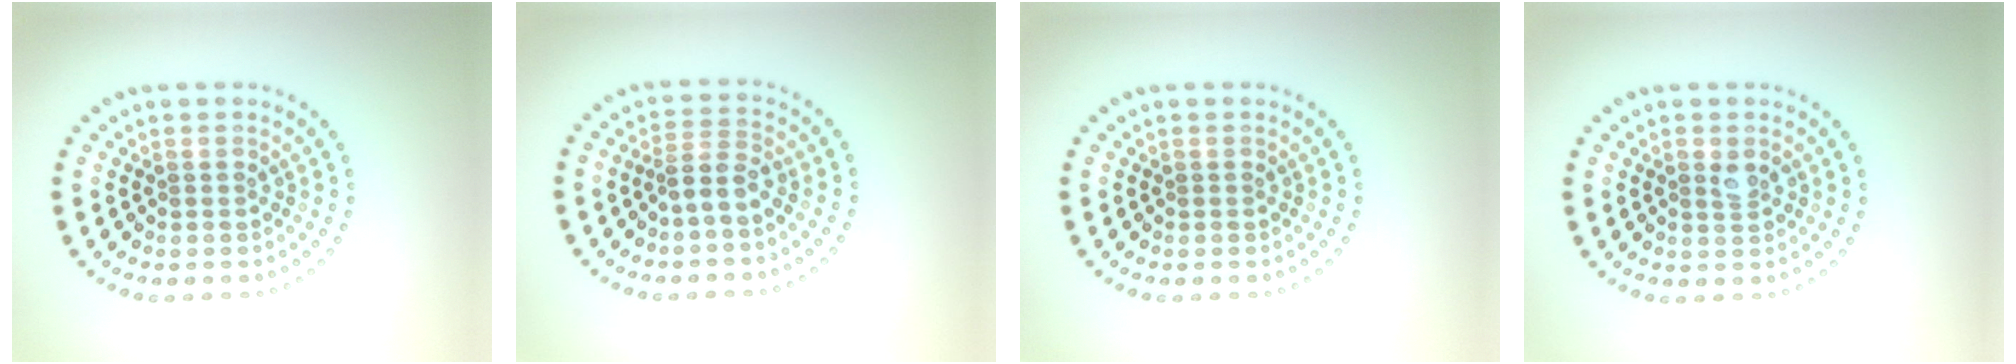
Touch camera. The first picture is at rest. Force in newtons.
{"total": 2.1, "press": 1.6, "slide": 1.5}
{"total": 0.0}
{"total": 1.3, "press": 1.3, "slide": 0.0}